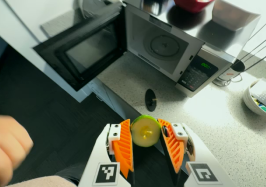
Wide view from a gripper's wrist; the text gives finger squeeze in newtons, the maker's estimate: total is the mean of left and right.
{"total": 11.2, "left": 11.0, "right": 11.3}